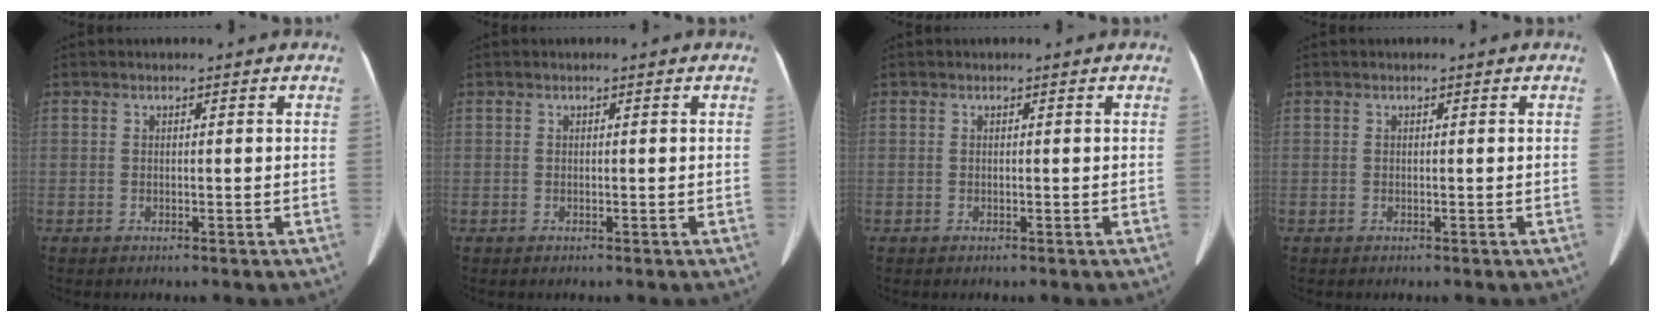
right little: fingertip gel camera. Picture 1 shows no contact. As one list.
[{"total": 0.0}, {"total": 0.0}, {"total": 0.0}]